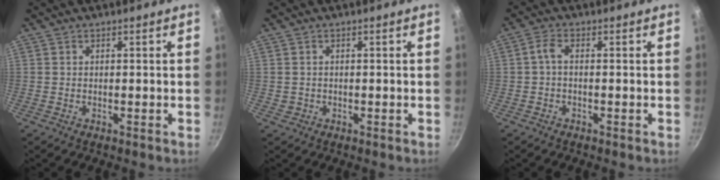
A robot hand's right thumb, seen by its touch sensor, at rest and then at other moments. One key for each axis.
{"total": 0.6, "fx": 0.0, "fy": 0.6, "fz": 0.0, "tx": -0.001, "ty": 0.003, "tz": 0.004}
{"total": 0.8, "fx": 0.0, "fy": 0.4, "fz": 0.7, "tx": -0.015, "ty": 0.005, "tz": -0.001}